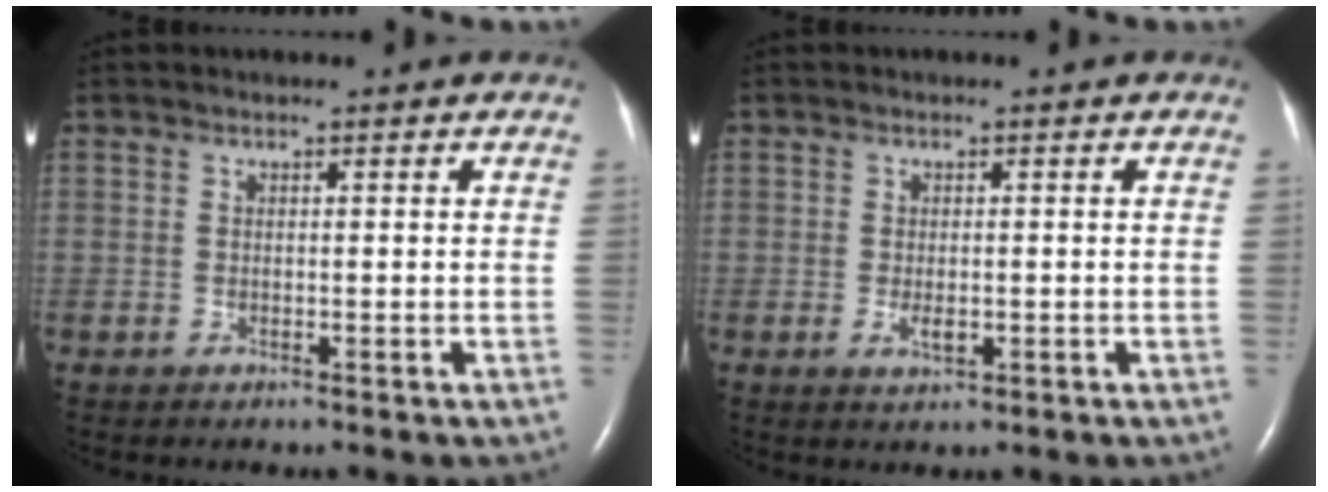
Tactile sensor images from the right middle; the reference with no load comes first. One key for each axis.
{"total": 1.9, "fx": -0.5, "fy": 0.8, "fz": 1.7, "tx": -0.034, "ty": -0.003, "tz": -0.004}